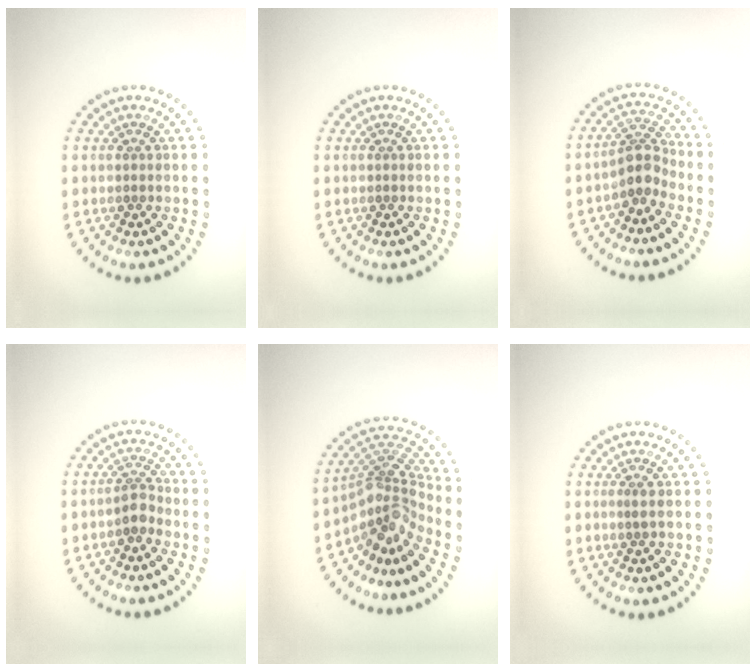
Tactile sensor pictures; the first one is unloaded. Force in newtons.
{"total": 0.0}
{"total": 2.8, "press": 2.2, "slide": 1.8}
{"total": 2.0, "press": 1.7, "slide": 1.1}
{"total": 4.5, "press": 3.0, "slide": 3.3}
{"total": 0.6, "press": 0.3, "slide": 0.5}